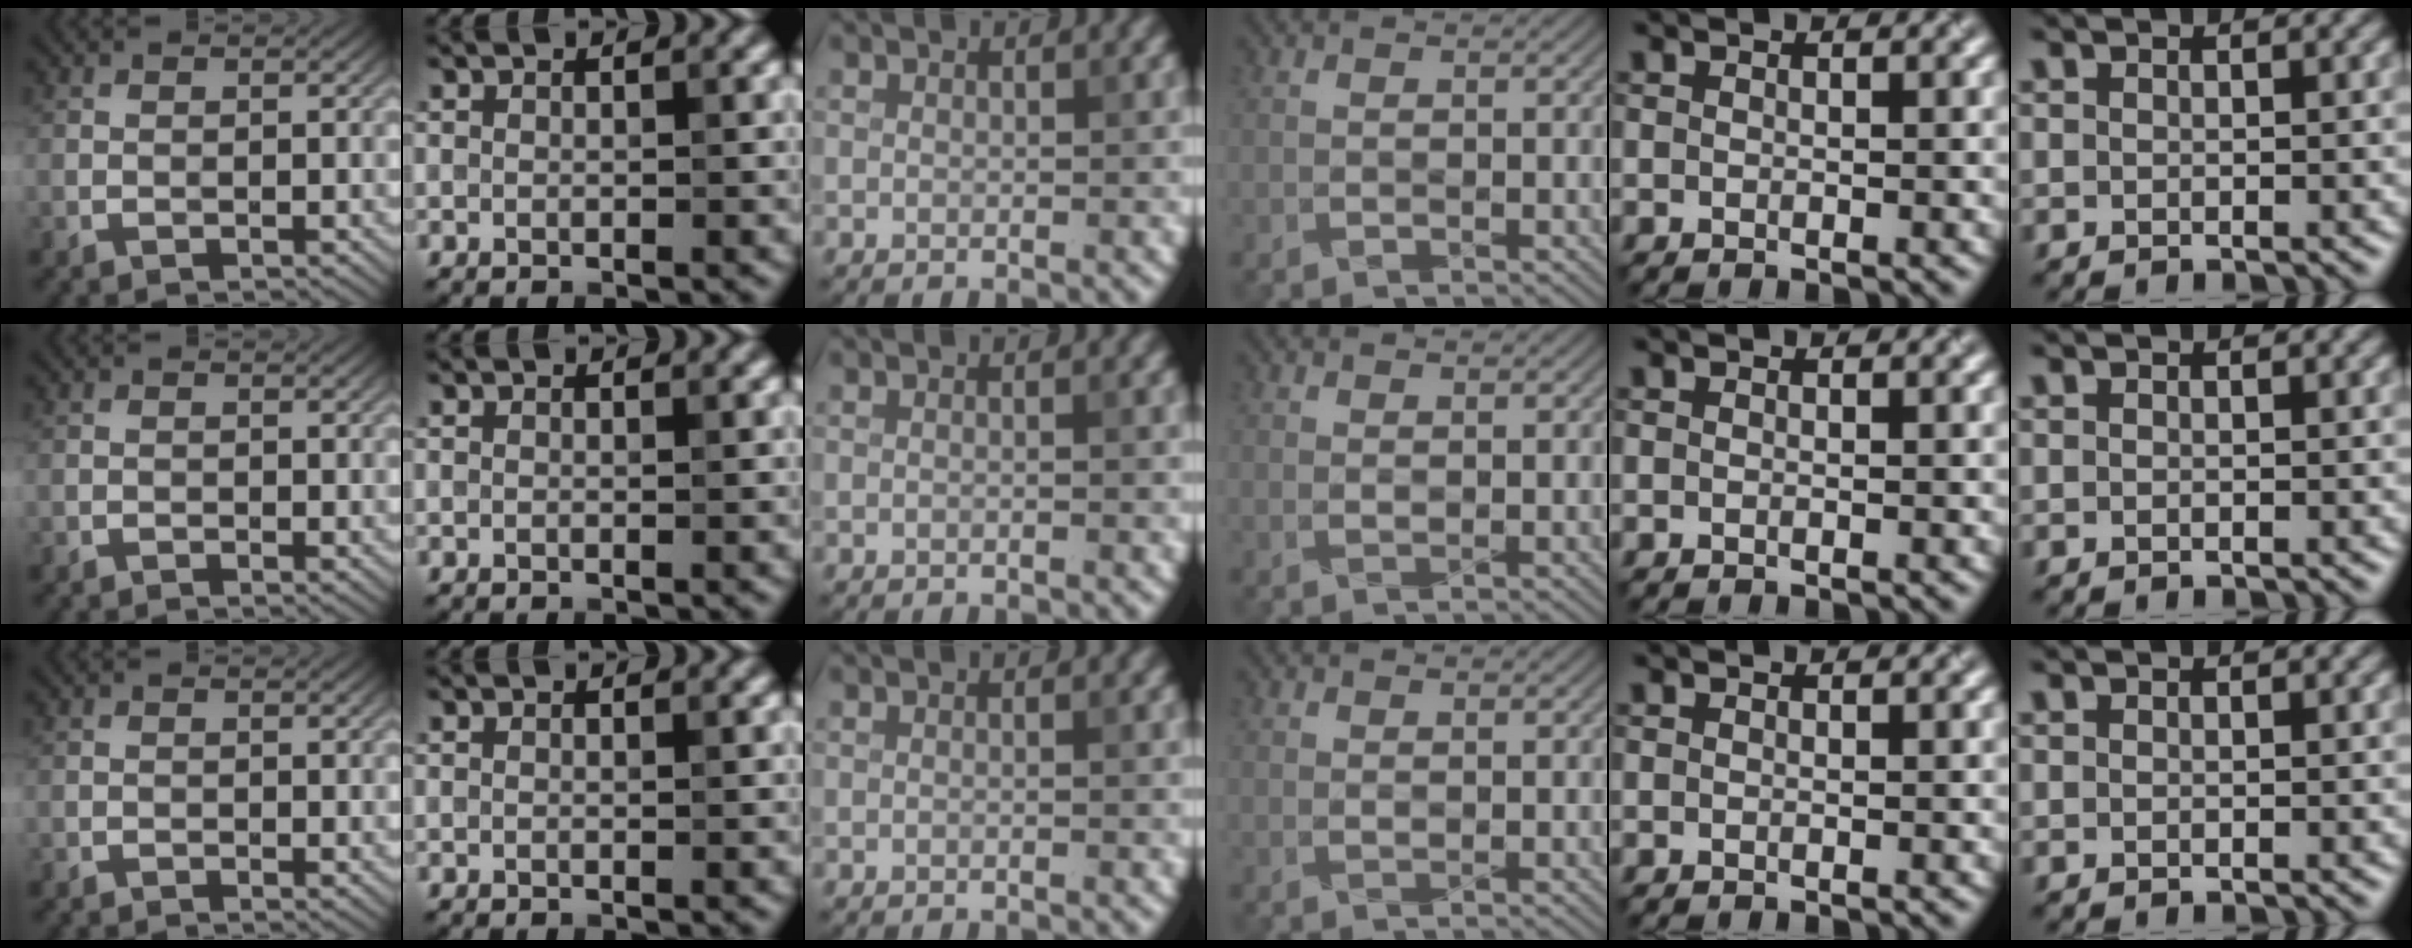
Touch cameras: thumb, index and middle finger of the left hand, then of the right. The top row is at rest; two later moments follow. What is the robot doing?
{"motion": "wrap", "object": "aluminum foil"}